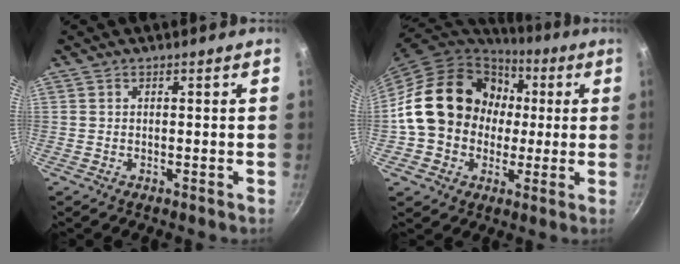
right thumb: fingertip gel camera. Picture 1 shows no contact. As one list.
[{"total": 19.6, "force": [1.3, 16.6, 10.3], "torque": [-0.147, 0.033, 0.021]}]